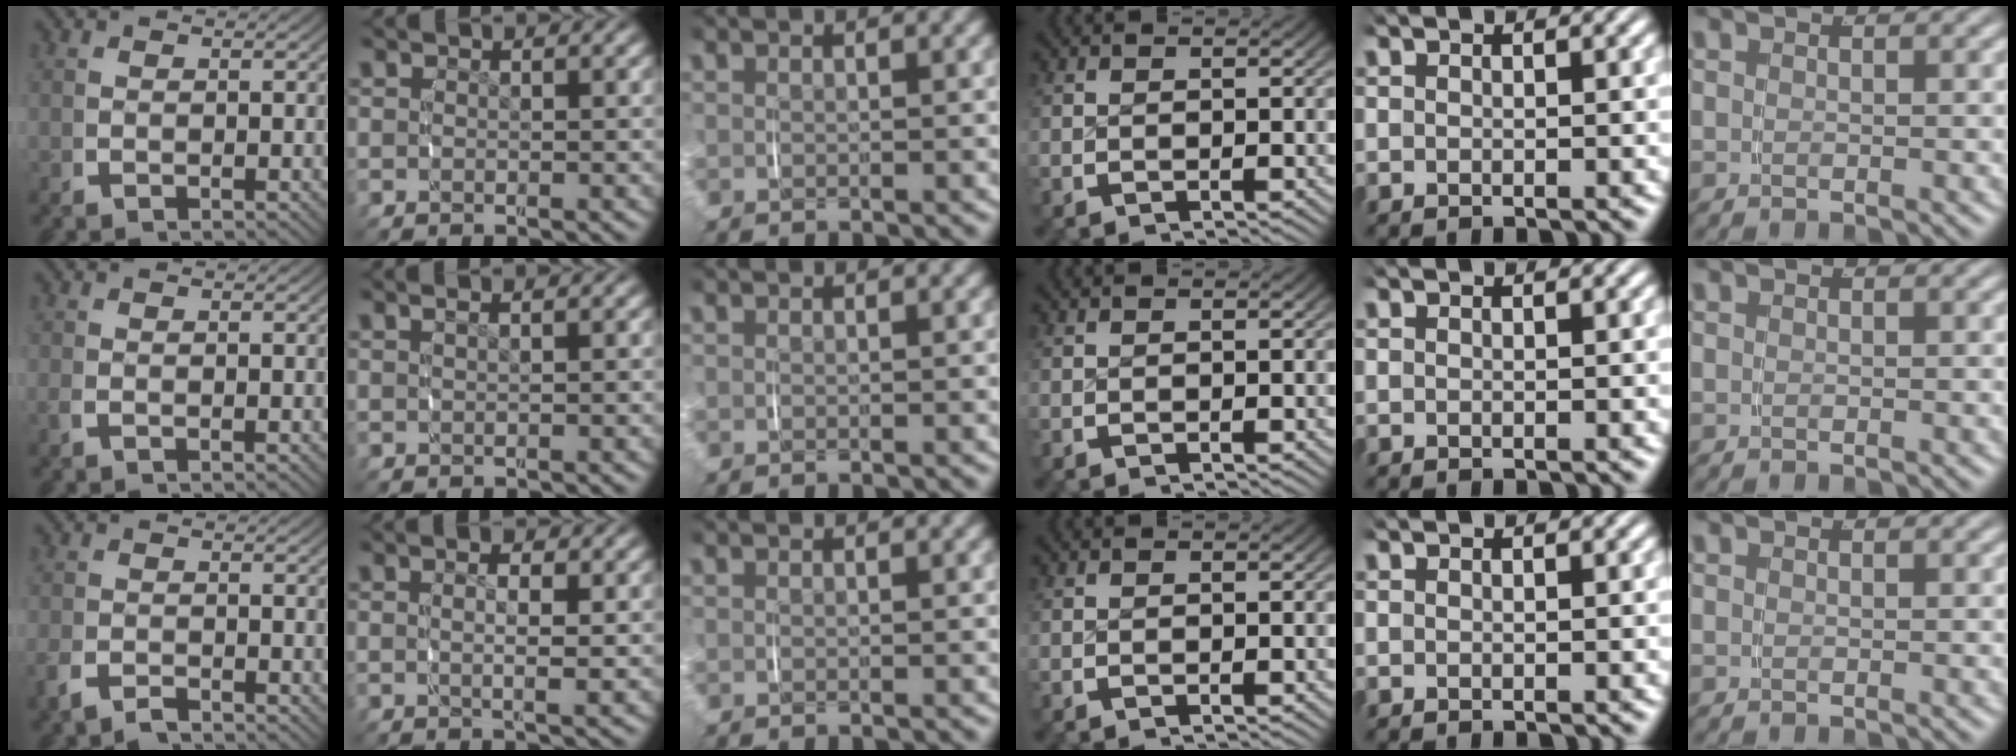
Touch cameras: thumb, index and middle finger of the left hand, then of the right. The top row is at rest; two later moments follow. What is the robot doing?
{"motion": "lift_and_place", "object": "pen bag"}